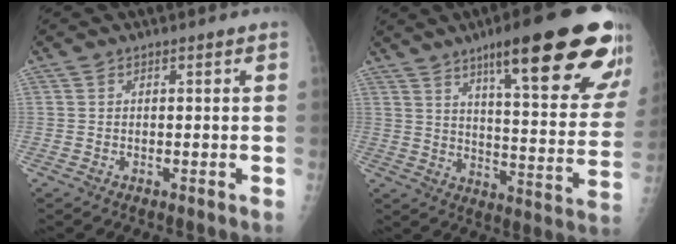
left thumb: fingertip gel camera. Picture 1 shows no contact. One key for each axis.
{"total": 26.2, "fx": 15.4, "fy": 5.0, "fz": 20.6, "tx": -0.257, "ty": -0.054, "tz": 0.219}